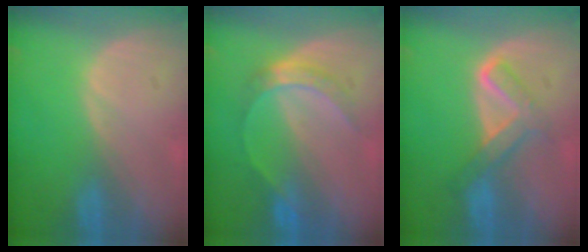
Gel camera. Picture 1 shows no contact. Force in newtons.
{"total": 5.0, "press": 4.8, "slide": 1.5}
{"total": 5.3, "press": 5.3, "slide": 0.2}